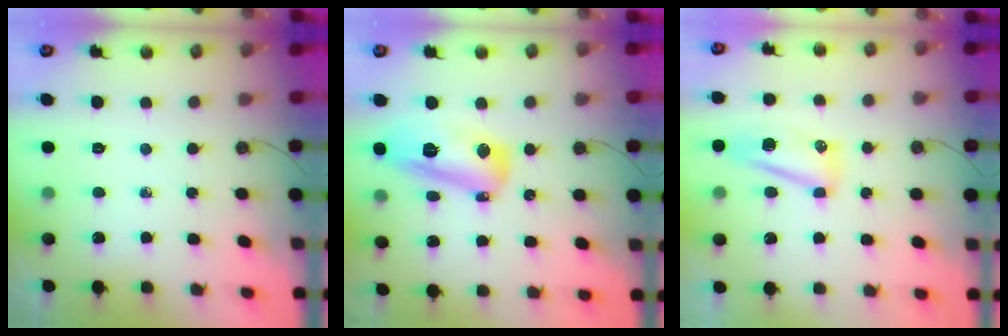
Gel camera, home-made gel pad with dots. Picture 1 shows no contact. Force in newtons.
{"total": 14.1, "press": 14.1, "slide": 1.0}
{"total": 8.2, "press": 8.2, "slide": 0.8}